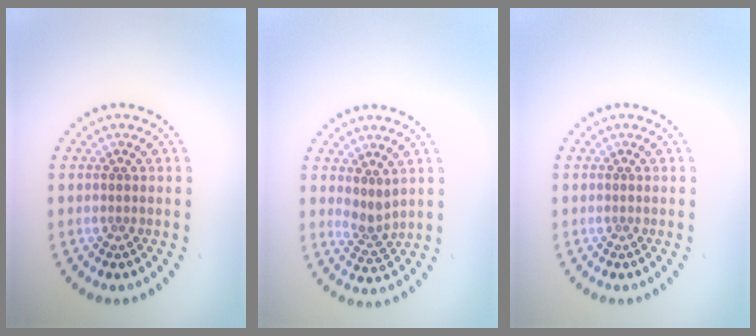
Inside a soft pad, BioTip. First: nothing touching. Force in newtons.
{"total": 1.9, "press": 1.4, "slide": 1.3}
{"total": 0.0}